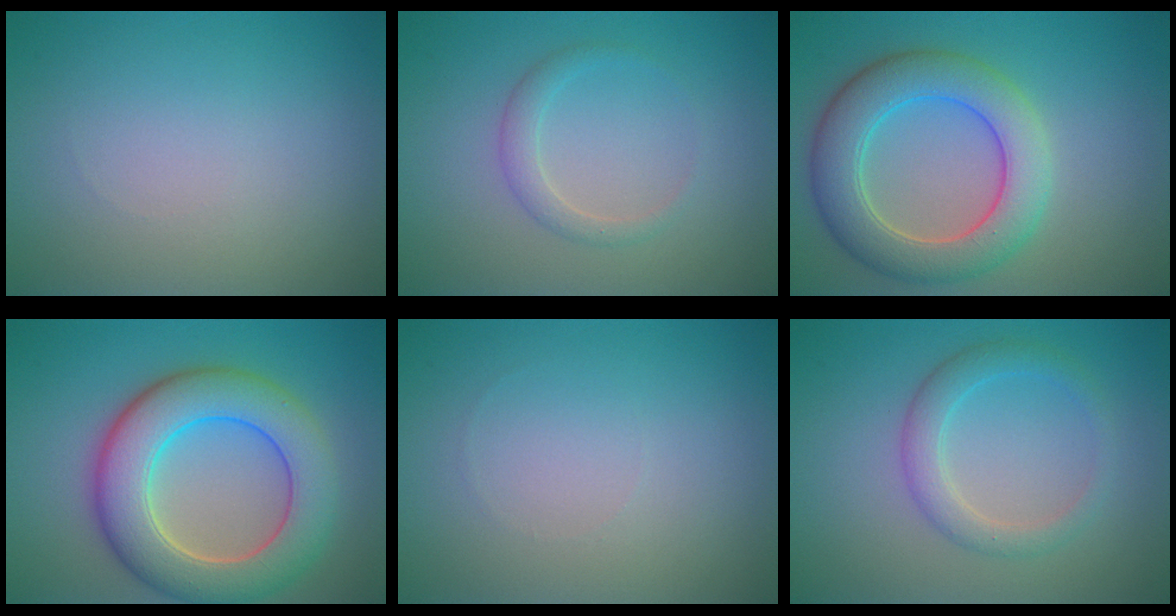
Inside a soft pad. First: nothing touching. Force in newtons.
{"total": 1.7, "press": 1.7, "slide": 0.0}
{"total": 7.0, "press": 7.0, "slide": 0.2}
{"total": 8.9, "press": 8.9, "slide": 0.6}
{"total": 0.0}
{"total": 2.8, "press": 2.8, "slide": 0.3}